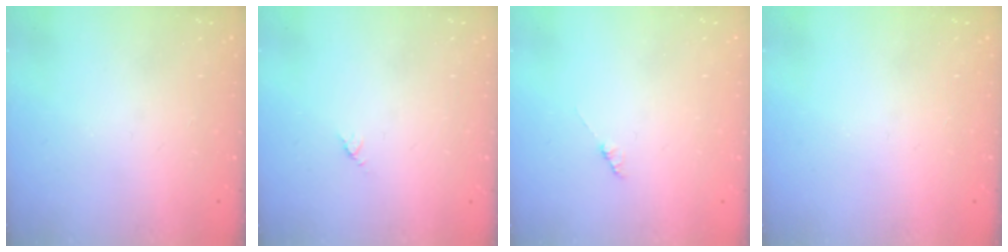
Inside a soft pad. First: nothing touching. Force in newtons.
{"total": 2.9, "press": 2.9, "slide": 0.3}
{"total": 0.9, "press": 0.8, "slide": 0.2}
{"total": 0.0}